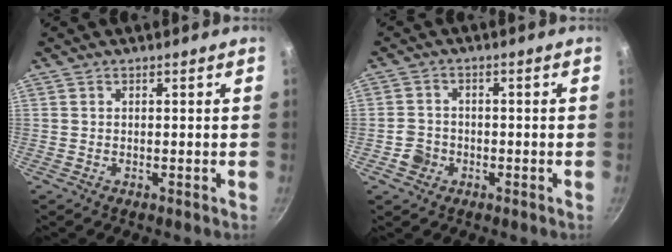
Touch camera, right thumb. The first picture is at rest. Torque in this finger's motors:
{"motor_torque": [0.45, 0.43, 0.52, 0.19, 0.01]}